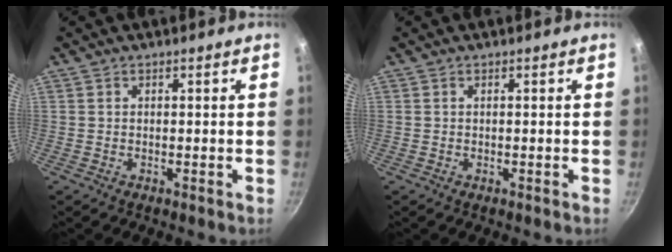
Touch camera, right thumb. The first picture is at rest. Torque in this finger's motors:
{"motor_torque": [-0.36, 0.47, 0.18, -0.32, 0.00]}